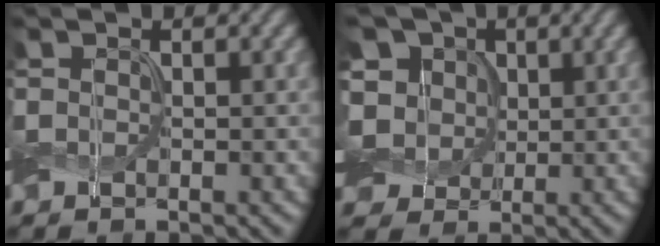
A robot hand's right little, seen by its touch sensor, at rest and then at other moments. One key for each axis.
{"total": 7.8, "fx": 2.1, "fy": 6.3, "fz": 4.1, "tx": -0.105, "ty": 0.029, "tz": 0.012}